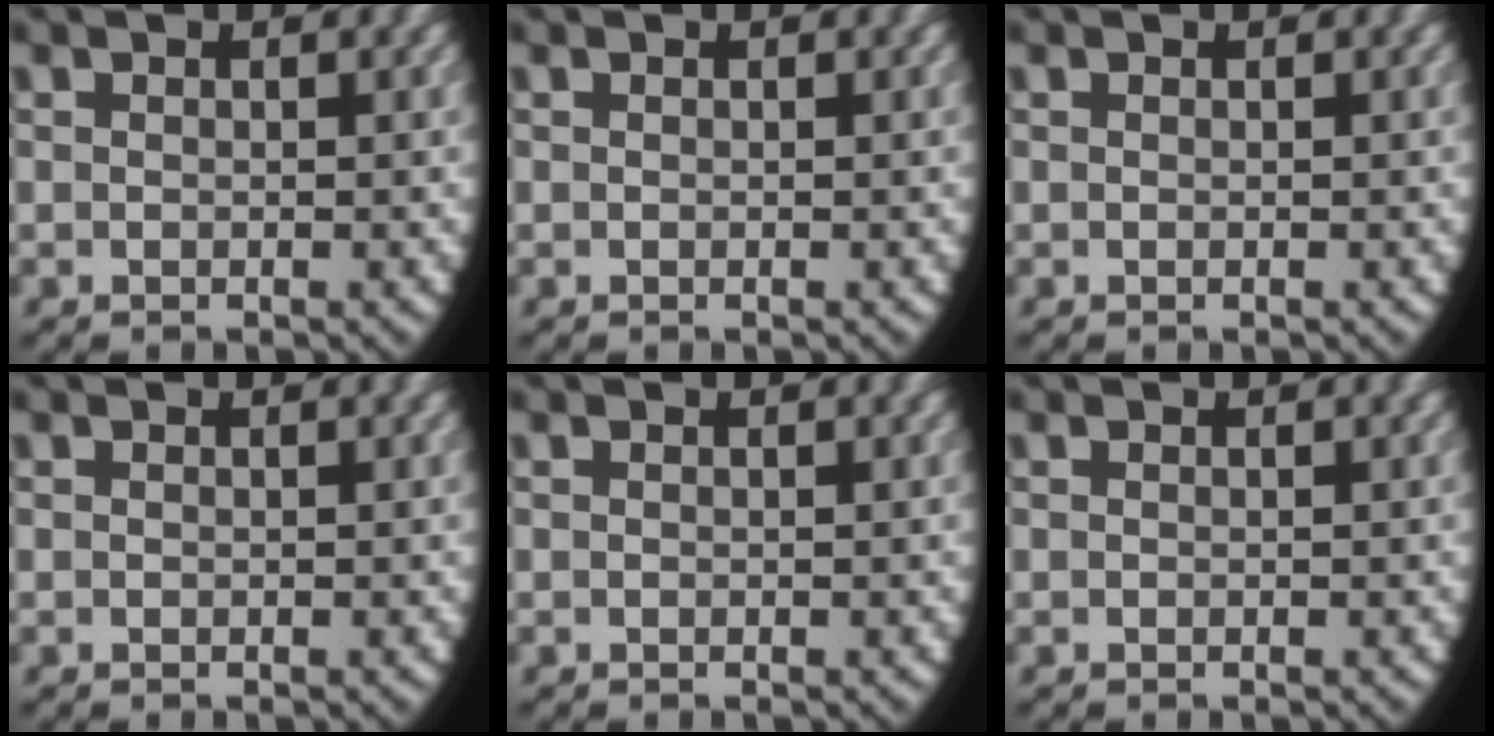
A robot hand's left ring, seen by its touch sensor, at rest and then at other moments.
{"total": 0.0}
{"total": 0.0}
{"total": 0.0}
{"total": 0.0}
{"total": 0.0}